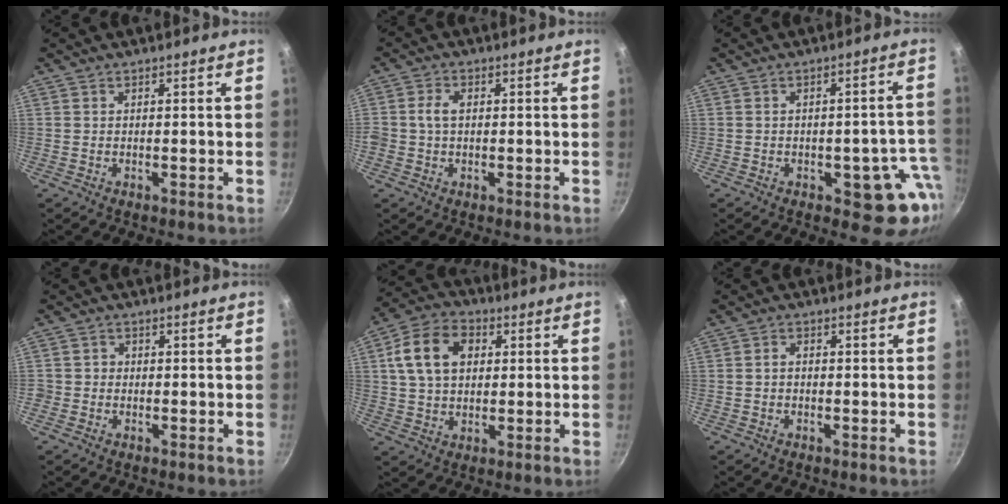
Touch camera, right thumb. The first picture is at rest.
{"total": 3.3, "force": [0.1, 2.4, 2.3], "torque": [-0.037, 0.010, -0.002]}
{"total": 9.6, "force": [-3.2, 5.1, 7.5], "torque": [-0.031, 0.027, -0.035]}
{"total": 1.8, "force": [-0.5, 1.7, 0.3], "torque": [0.004, 0.007, -0.011]}
{"total": 12.5, "force": [3.0, 8.9, 8.2], "torque": [-0.130, 0.011, 0.042]}
{"total": 1.5, "force": [-0.3, 1.1, 0.9], "torque": [-0.015, 0.010, -0.007]}